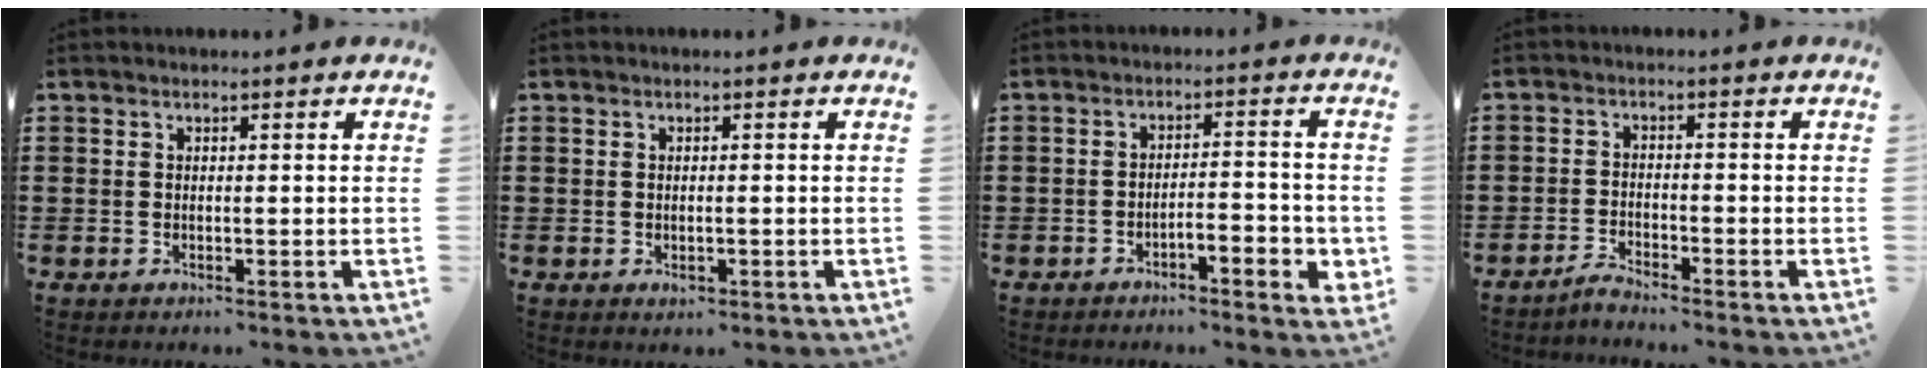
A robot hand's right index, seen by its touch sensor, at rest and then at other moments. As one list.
[{"total": 0.8, "force": [-0.3, 0.4, 0.7], "torque": [-0.013, -0.003, -0.004]}, {"total": 3.7, "force": [-2.4, 0.7, 2.7], "torque": [-0.044, 0.004, -0.045]}, {"total": 2.3, "force": [-2.3, 0.0, 0.2], "torque": [-0.009, 0.004, -0.046]}]